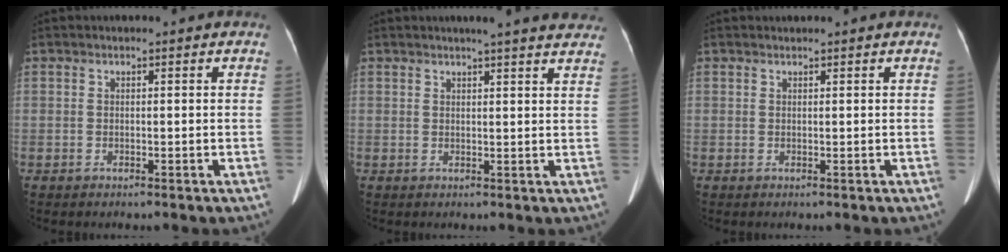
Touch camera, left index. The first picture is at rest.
{"total": 10.9, "force": [9.8, 0.9, 4.8], "torque": [-0.049, 0.004, 0.094]}
{"total": 0.0}